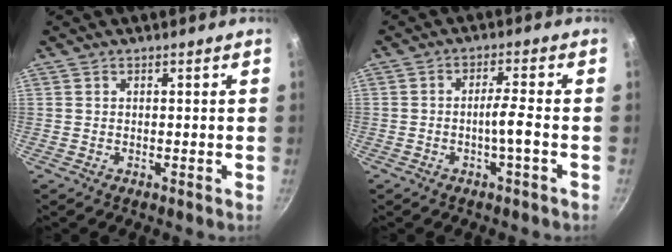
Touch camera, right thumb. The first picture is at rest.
{"total": 4.0, "force": [-1.4, 0.0, 3.7], "torque": [-0.073, 0.018, -0.026]}